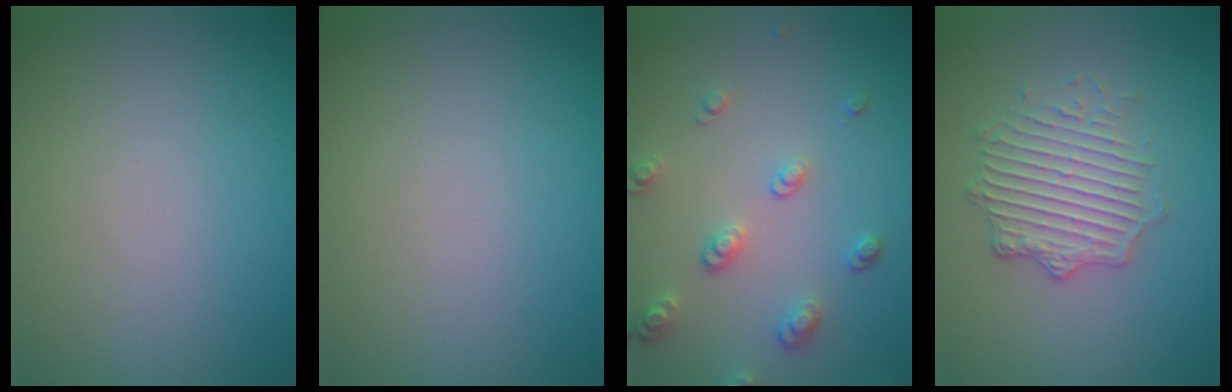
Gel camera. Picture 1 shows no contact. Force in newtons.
{"total": 0.0}
{"total": 2.6, "press": 2.4, "slide": 0.9}
{"total": 3.7, "press": 3.3, "slide": 1.5}